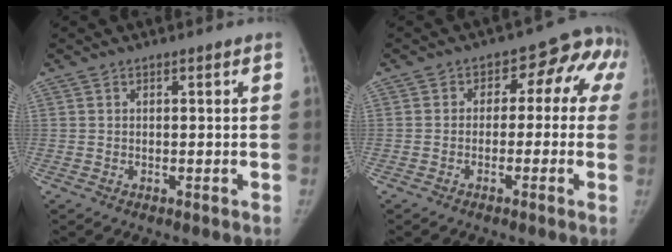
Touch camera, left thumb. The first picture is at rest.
{"total": 9.8, "force": [0.2, 7.2, 6.7], "torque": [-0.027, 0.042, -0.012]}